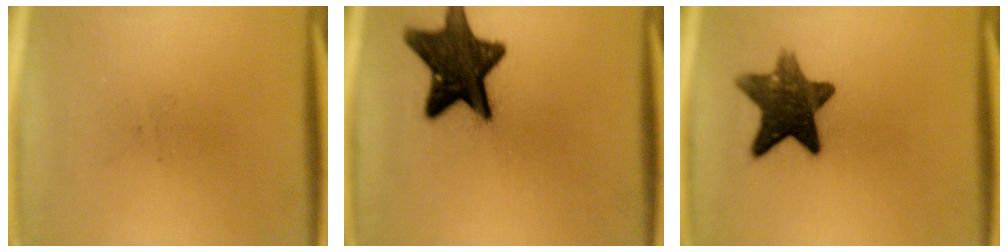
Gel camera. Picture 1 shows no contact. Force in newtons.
{"total": 15.5}
{"total": 11.3}